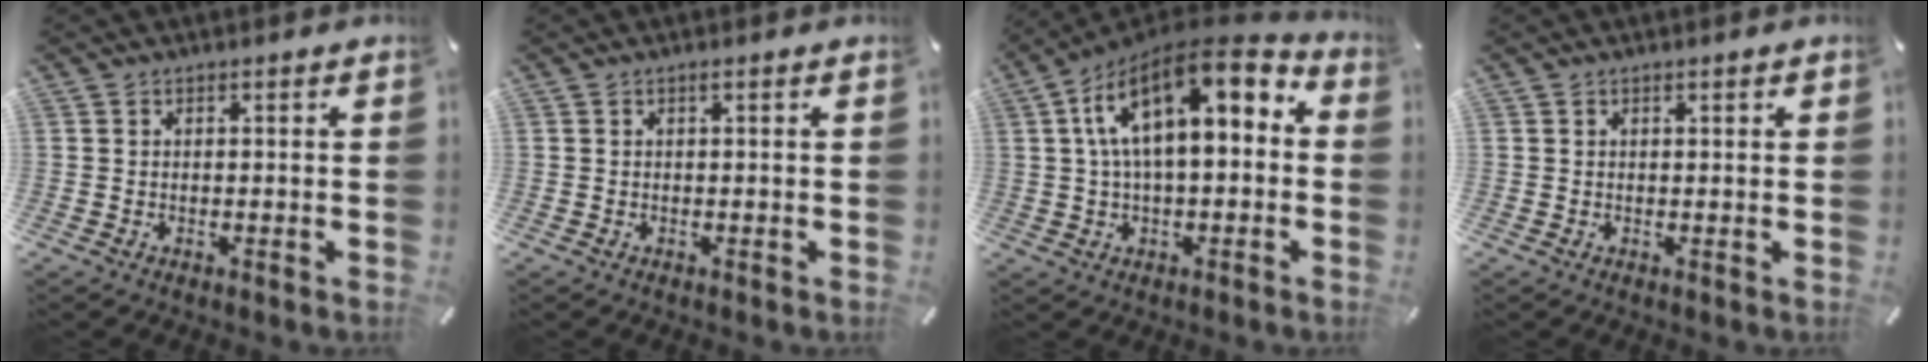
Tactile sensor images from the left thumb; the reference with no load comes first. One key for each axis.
{"total": 0.6, "fx": 0.2, "fy": 0.0, "fz": 0.5, "tx": -0.009, "ty": 0.000, "tz": 0.004}
{"total": 16.4, "fx": 5.7, "fy": 7.9, "fz": 13.2, "tx": -0.238, "ty": -0.029, "tz": 0.096}
{"total": 0.6, "fx": 0.4, "fy": 0.2, "fz": 0.5, "tx": -0.008, "ty": 0.001, "tz": 0.007}